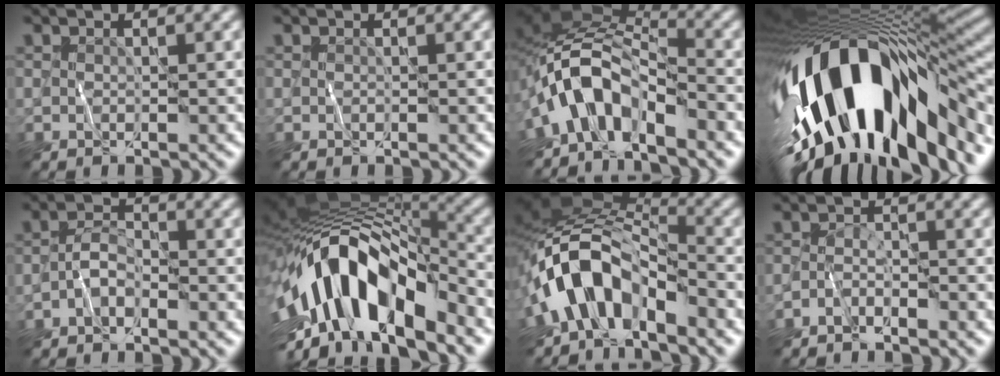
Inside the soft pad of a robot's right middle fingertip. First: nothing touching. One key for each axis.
{"total": 0.0}
{"total": 7.4, "fx": -3.9, "fy": 4.1, "fz": 4.7, "tx": -0.067, "ty": 0.007, "tz": -0.079}
{"total": 17.7, "fx": -4.4, "fy": 8.9, "fz": 14.7, "tx": -0.266, "ty": -0.016, "tz": -0.060}
{"total": 2.0, "fx": -1.2, "fy": 1.0, "fz": 1.2, "tx": -0.023, "ty": 0.010, "tz": -0.029}
{"total": 13.7, "fx": -4.8, "fy": 6.2, "fz": 11.2, "tx": -0.188, "ty": 0.017, "tz": -0.087}
{"total": 9.0, "fx": -4.6, "fy": 5.2, "fz": 5.7, "tx": -0.088, "ty": 0.005, "tz": -0.087}
{"total": 1.6, "fx": -1.5, "fy": 0.3, "fz": 0.6, "tx": -0.012, "ty": 0.007, "tz": -0.034}